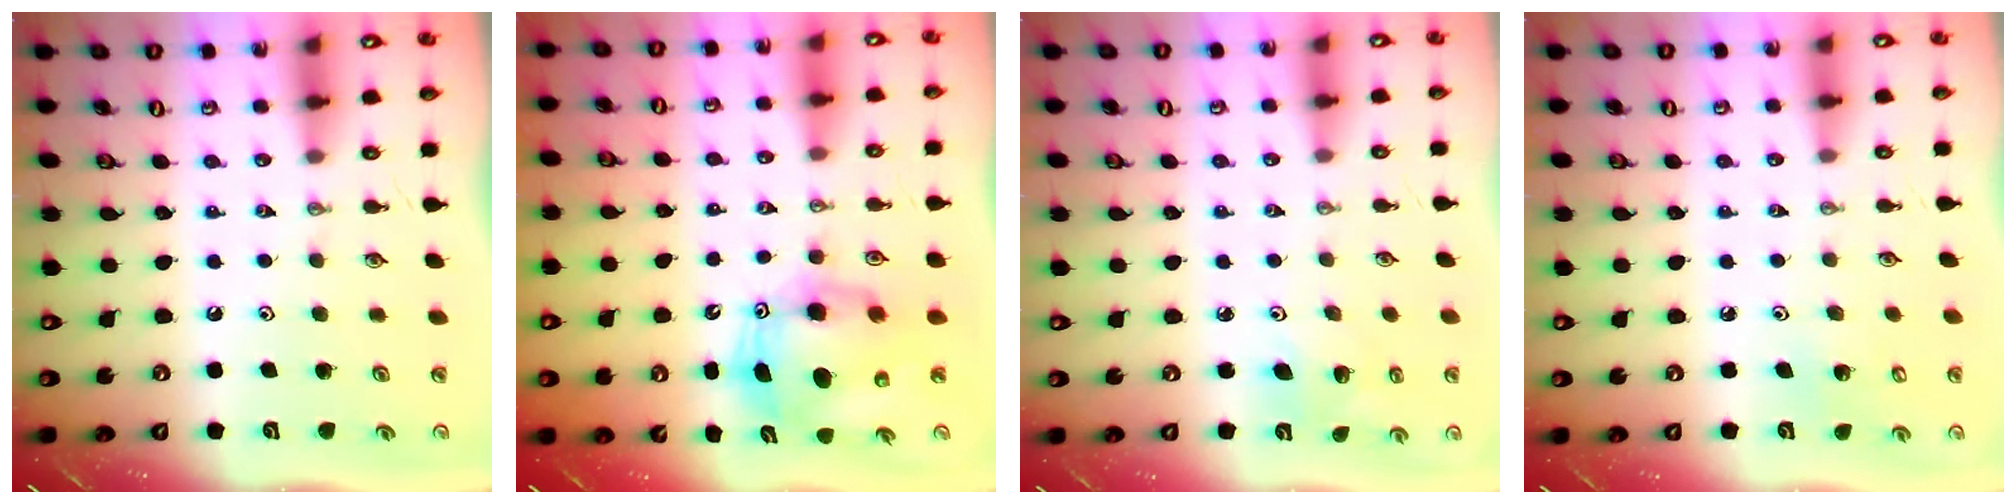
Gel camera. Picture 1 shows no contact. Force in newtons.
{"total": 10.1, "press": 9.9, "slide": 1.8}
{"total": 4.1, "press": 3.5, "slide": 2.1}
{"total": 3.3, "press": 3.3, "slide": 0.3}